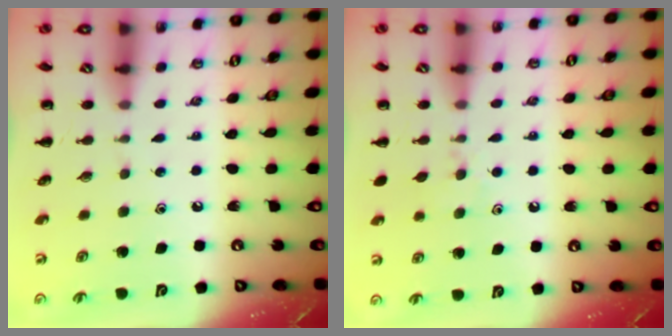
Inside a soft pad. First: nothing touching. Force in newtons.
{"total": 5.4, "press": 5.2, "slide": 1.7}